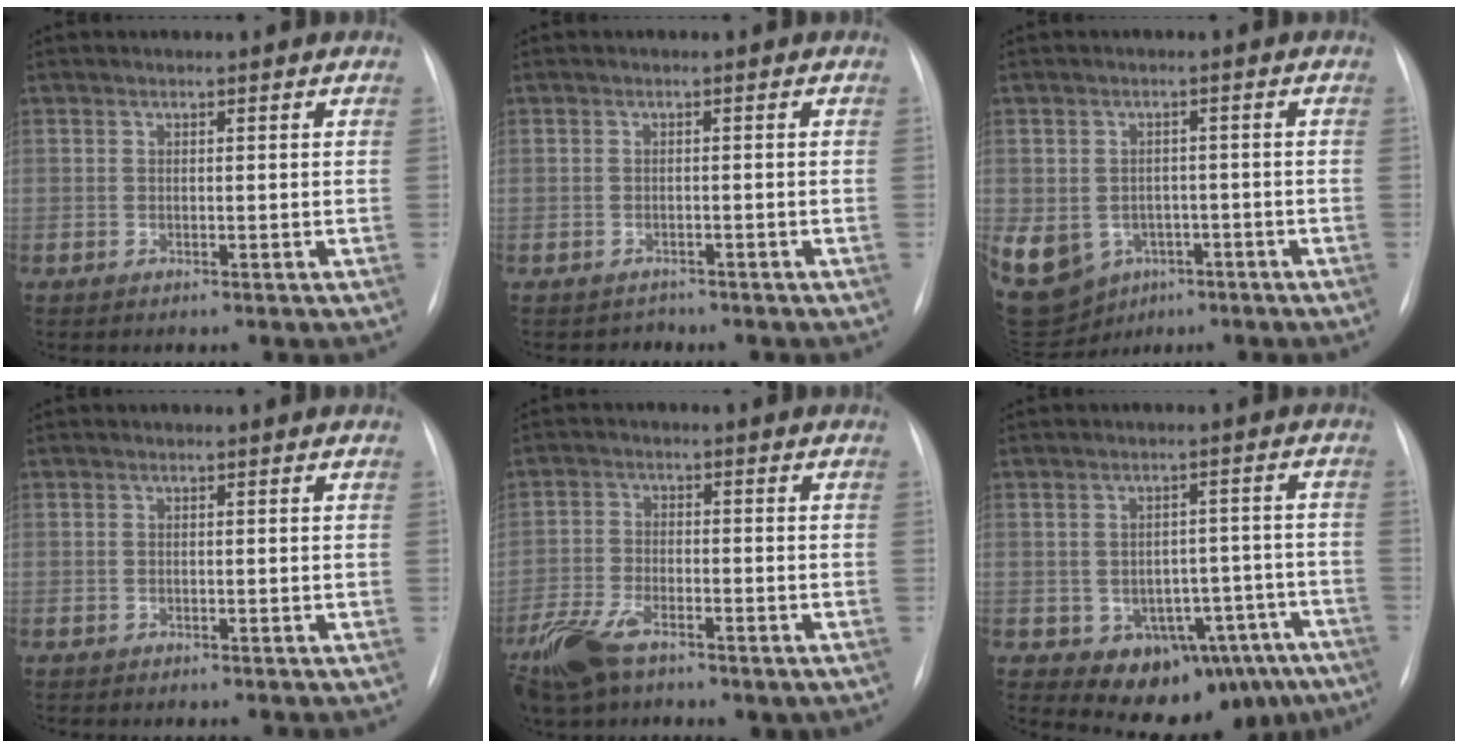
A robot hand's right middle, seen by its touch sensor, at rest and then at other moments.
{"total": 1.5, "force": [-1.1, 0.7, -0.7], "torque": [0.006, -0.001, -0.017]}
{"total": 27.4, "force": [-10.6, 22.4, 11.6], "torque": [-0.395, -0.011, -0.140]}
{"total": 0.0}
{"total": 10.9, "force": [-6.9, 5.1, 6.8], "torque": [-0.148, -0.007, -0.118]}
{"total": 12.8, "force": [-7.8, 8.1, 6.2], "torque": [-0.044, 0.039, -0.094]}